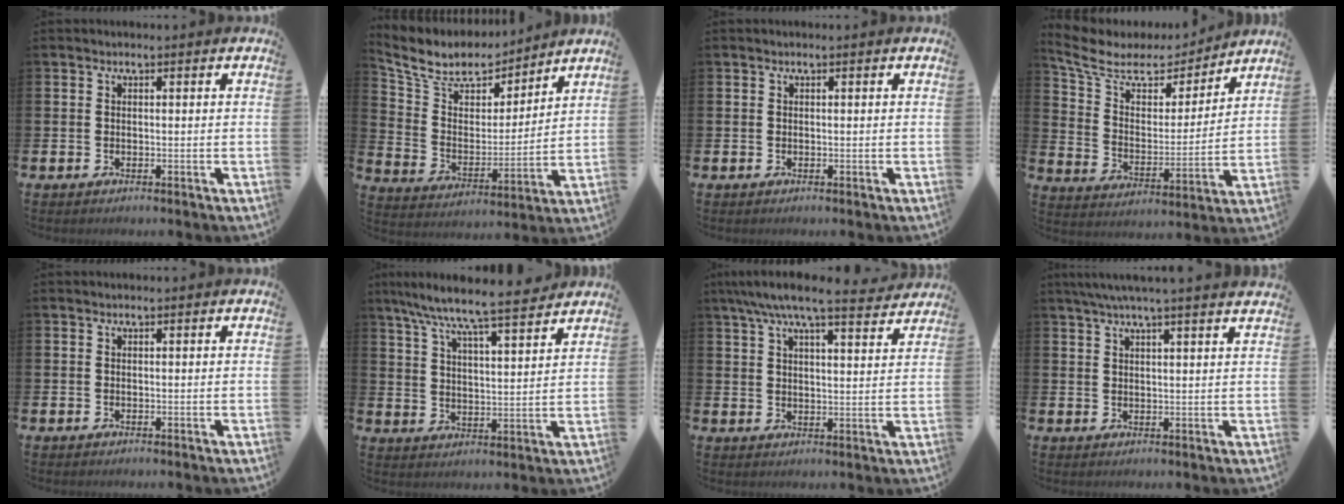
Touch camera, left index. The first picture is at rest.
{"total": 8.8, "force": [8.0, 3.3, 1.5], "torque": [-0.079, -0.055, 0.144]}
{"total": 0.0}
{"total": 7.9, "force": [6.3, 4.1, 2.4], "torque": [-0.087, -0.041, 0.108]}
{"total": 0.0}
{"total": 8.0, "force": [7.5, 0.2, 2.7], "torque": [-0.073, -0.059, 0.127]}
{"total": 7.5, "force": [6.7, 0.9, 3.1], "torque": [-0.066, -0.032, 0.115]}
{"total": 4.7, "force": [4.2, -0.7, 2.0], "torque": [-0.053, -0.008, 0.077]}